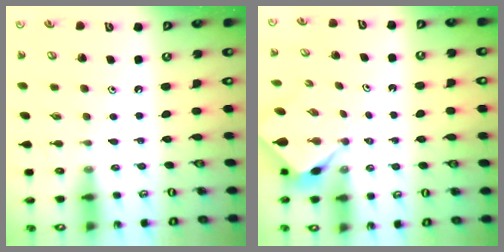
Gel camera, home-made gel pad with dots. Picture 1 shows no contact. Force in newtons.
{"total": 2.6, "press": 2.6, "slide": 0.3}